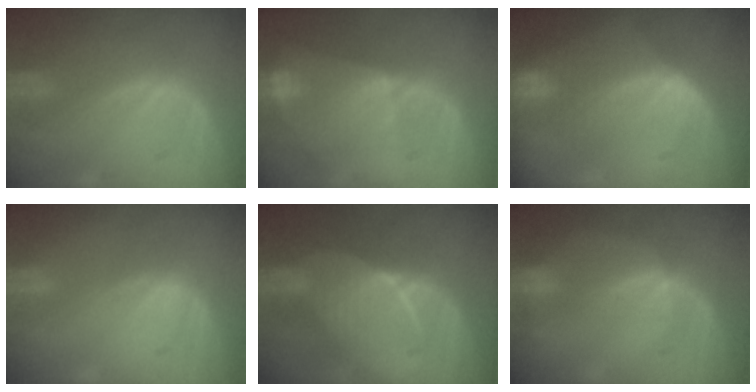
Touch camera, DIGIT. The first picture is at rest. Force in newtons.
{"total": 7.8, "press": 7.1, "slide": 3.2}
{"total": 8.5, "press": 7.3, "slide": 4.4}
{"total": 0.0}
{"total": 7.4, "press": 6.6, "slide": 3.2}
{"total": 2.4, "press": 2.1, "slide": 1.2}